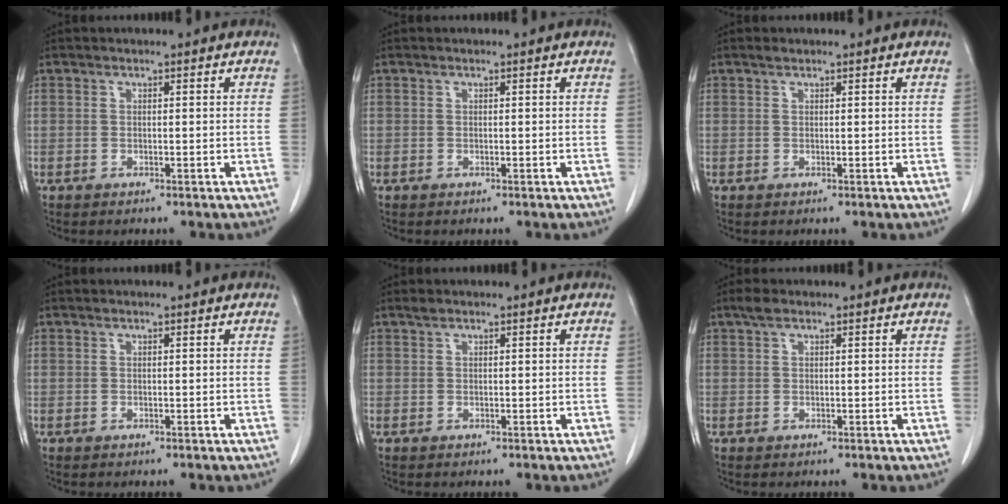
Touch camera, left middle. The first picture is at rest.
{"total": 0.0}
{"total": 0.6, "force": [0.5, 0.2, 0.2], "torque": [-0.012, 0.002, 0.011]}
{"total": 0.0}
{"total": 0.6, "force": [0.5, 0.2, 0.3], "torque": [-0.012, 0.005, 0.011]}
{"total": 1.5, "force": [1.0, 0.6, 0.9], "torque": [-0.022, 0.014, 0.019]}